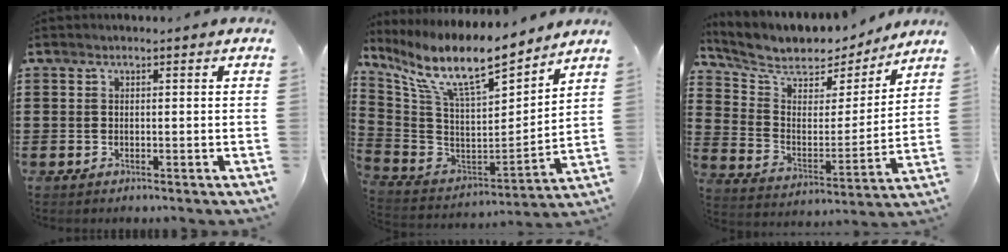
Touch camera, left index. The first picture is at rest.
{"total": 12.7, "force": [9.9, 2.5, 7.6], "torque": [-0.175, -0.064, 0.170]}
{"total": 7.6, "force": [6.6, 3.0, 2.1], "torque": [-0.075, -0.051, 0.112]}